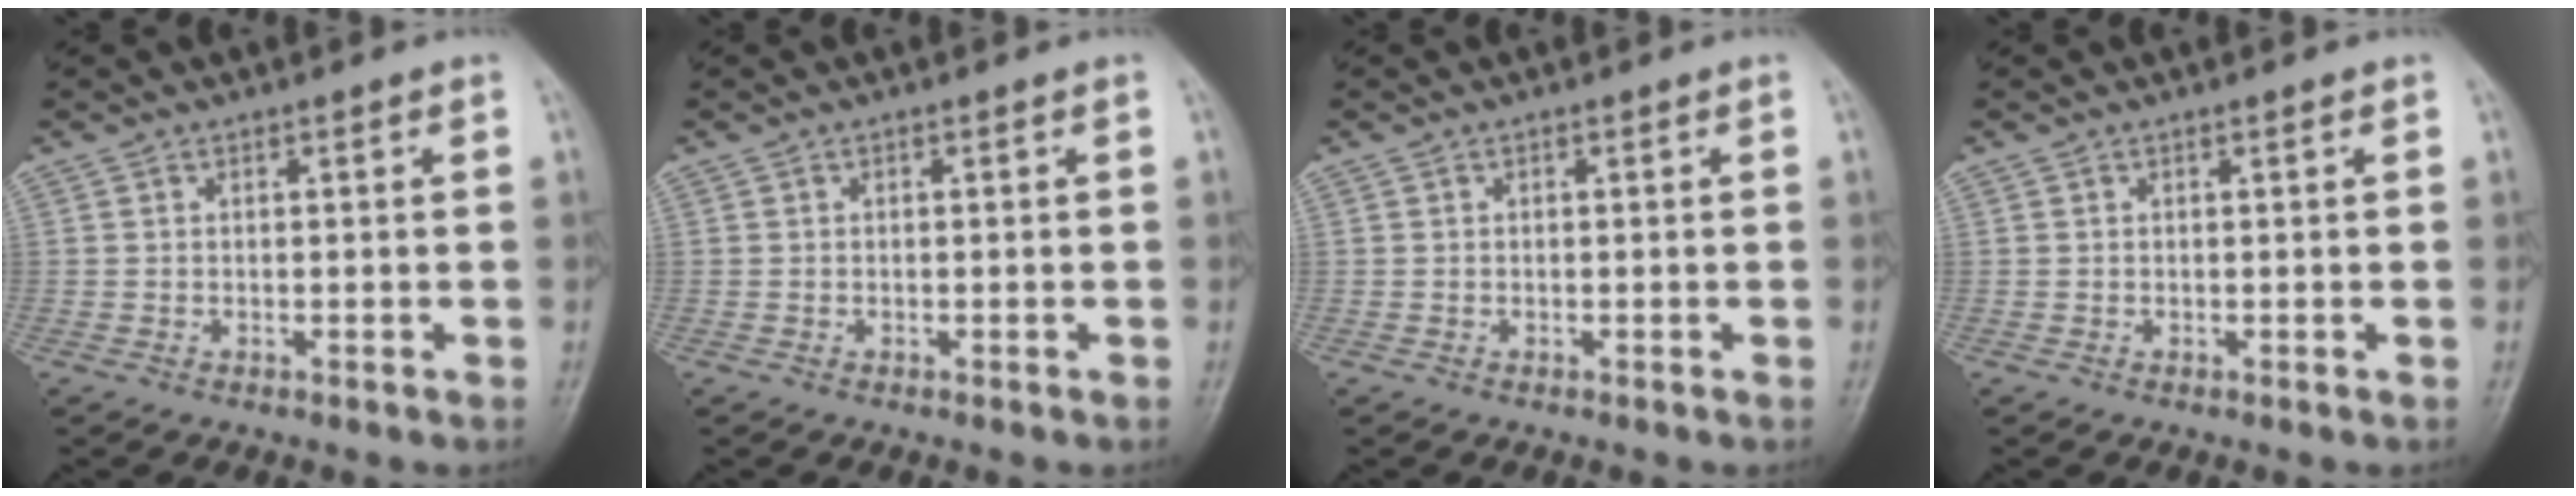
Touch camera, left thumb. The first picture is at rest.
{"total": 0.0}
{"total": 0.0}
{"total": 0.6, "force": [0.4, 0.1, 0.4], "torque": [-0.007, 0.000, 0.003]}